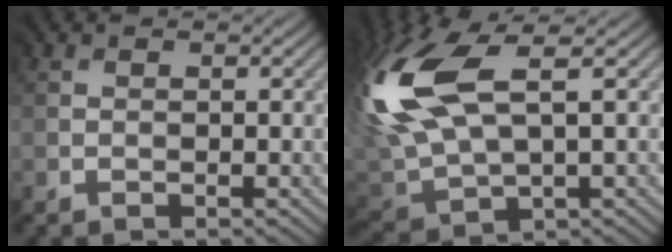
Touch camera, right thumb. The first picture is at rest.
{"total": 13.6, "force": [4.9, 6.7, 10.8], "torque": [-0.295, 0.013, 0.099]}